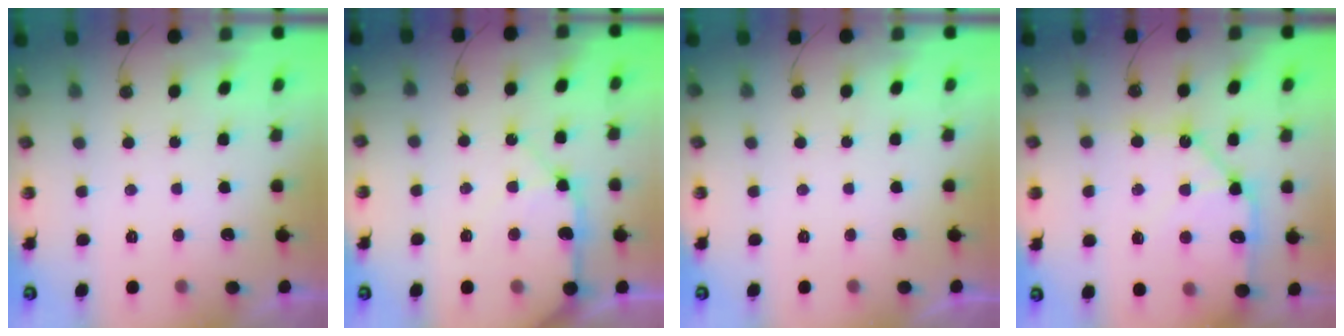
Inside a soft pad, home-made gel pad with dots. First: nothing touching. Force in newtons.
{"total": 13.1, "press": 13.0, "slide": 1.8}
{"total": 0.0}
{"total": 14.6, "press": 14.4, "slide": 2.2}